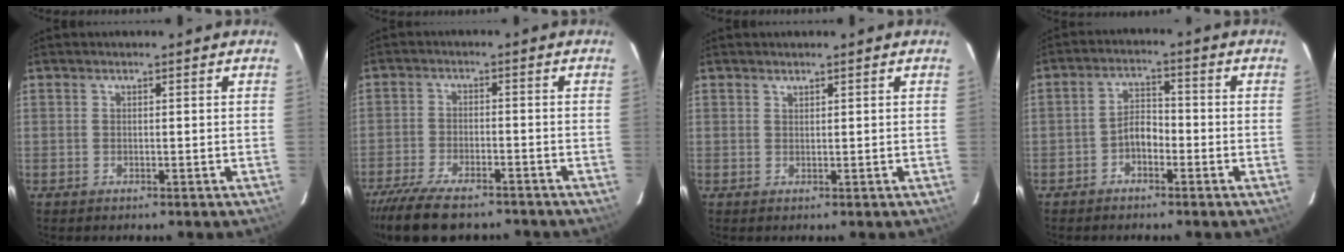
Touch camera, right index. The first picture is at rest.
{"total": 13.4, "force": [-11.0, 4.0, 6.5], "torque": [-0.145, -0.034, -0.185]}
{"total": 0.7, "force": [0.6, -0.2, 0.1], "torque": [-0.002, -0.001, 0.012]}
{"total": 3.5, "force": [-2.1, 1.8, 2.2], "torque": [-0.044, 0.012, -0.038]}